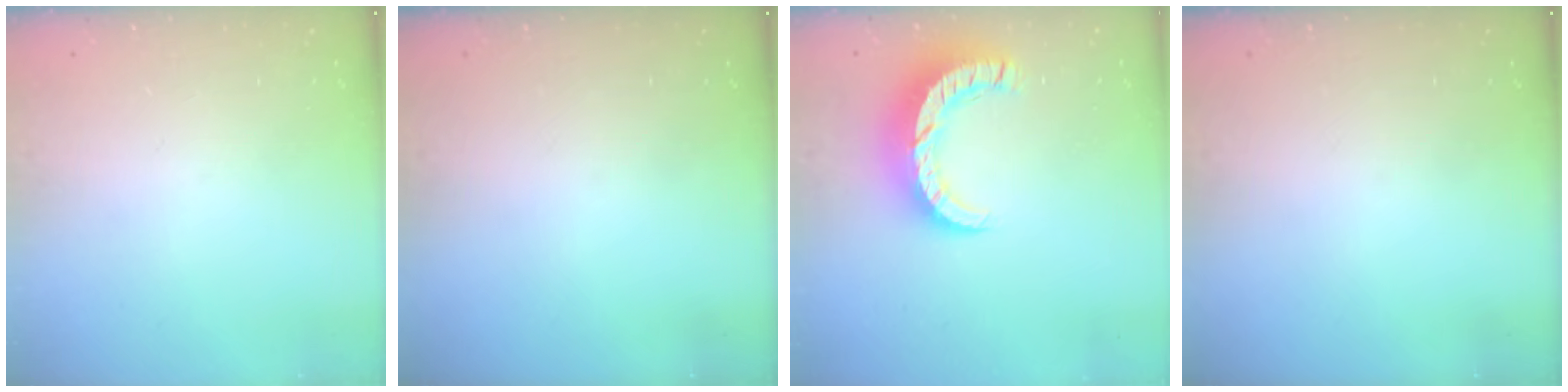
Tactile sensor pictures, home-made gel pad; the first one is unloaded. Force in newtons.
{"total": 0.0}
{"total": 10.3, "press": 10.2, "slide": 0.7}
{"total": 0.0}